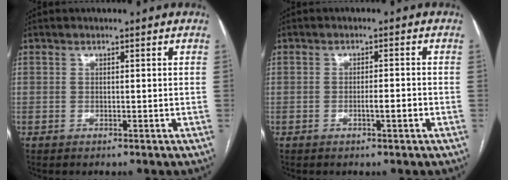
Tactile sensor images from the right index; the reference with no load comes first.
{"total": 2.2, "force": [-0.9, 0.2, 2.0], "torque": [-0.033, 0.000, -0.015]}